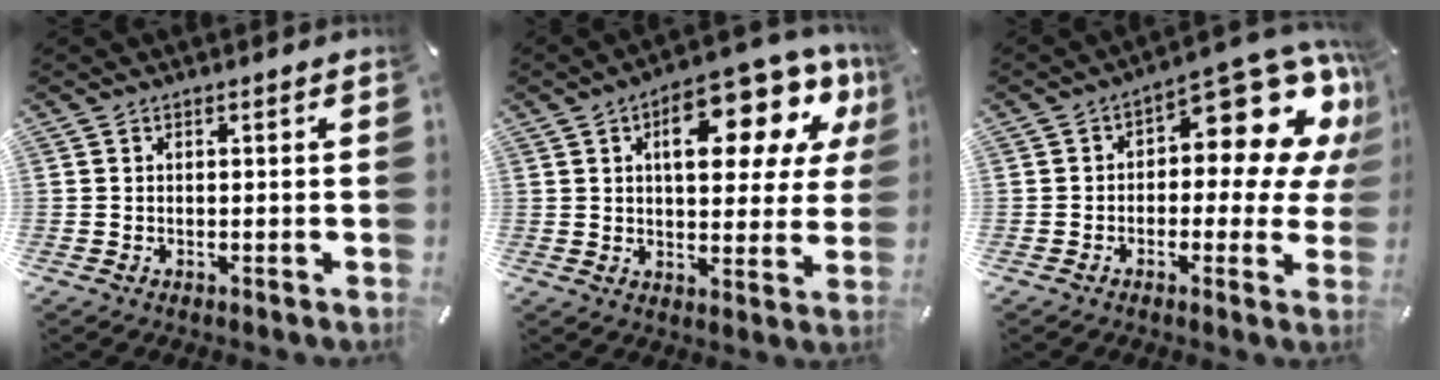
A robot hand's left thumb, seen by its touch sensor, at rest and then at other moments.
{"total": 19.0, "force": [9.4, 8.6, 14.2], "torque": [-0.187, -0.054, 0.146]}
{"total": 12.8, "force": [6.5, 5.4, 9.6], "torque": [-0.124, -0.068, 0.103]}